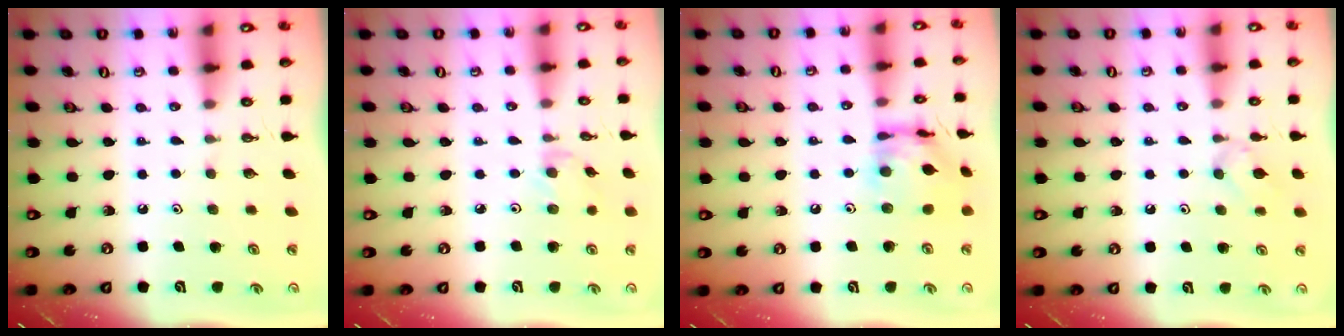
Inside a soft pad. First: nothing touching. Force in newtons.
{"total": 2.1, "press": 2.1, "slide": 0.4}
{"total": 13.2, "press": 13.2, "slide": 1.3}
{"total": 3.8, "press": 3.7, "slide": 0.7}